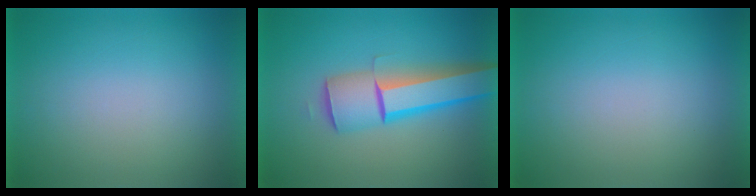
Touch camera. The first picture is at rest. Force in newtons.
{"total": 5.9}
{"total": 0.0}